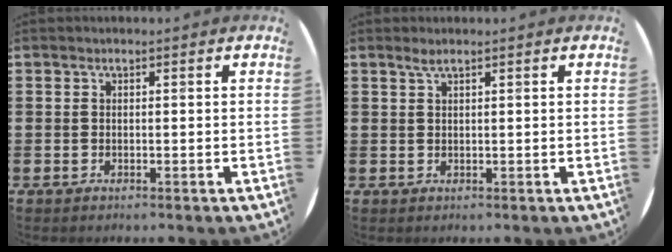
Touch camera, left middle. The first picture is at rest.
{"total": 1.1, "force": [0.8, 0.0, 0.8], "torque": [-0.017, 0.001, 0.014]}